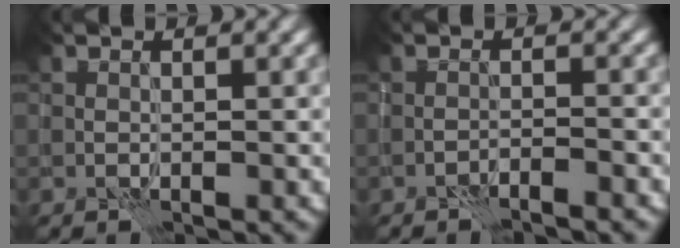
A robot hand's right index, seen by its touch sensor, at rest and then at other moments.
{"total": 1.6, "force": [-1.5, 0.0, 0.6], "torque": [-0.005, 0.004, -0.030]}